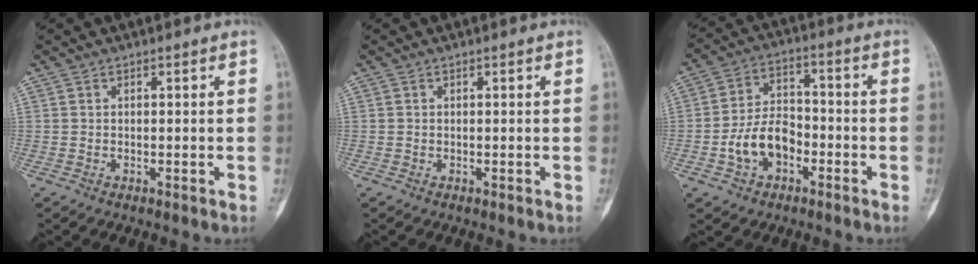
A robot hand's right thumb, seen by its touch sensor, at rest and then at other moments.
{"total": 0.0}
{"total": 9.9, "force": [-3.6, 6.6, 6.5], "torque": [-0.103, 0.040, -0.068]}